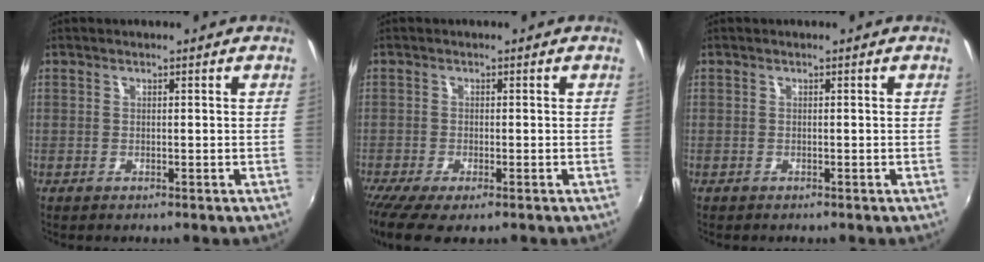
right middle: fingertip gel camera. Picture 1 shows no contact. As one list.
[{"total": 6.1, "force": [-4.2, 1.4, 4.1], "torque": [-0.097, -0.030, -0.073]}, {"total": 0.0}]